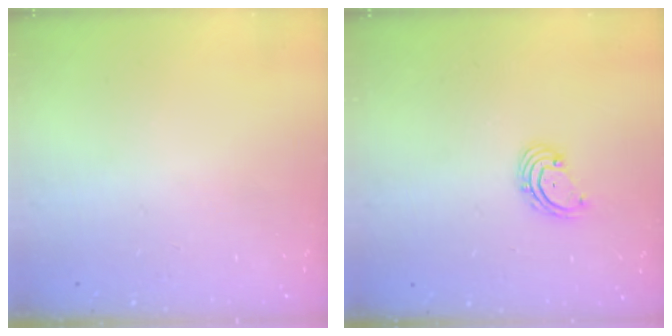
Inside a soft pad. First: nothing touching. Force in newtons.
{"total": 2.6, "press": 2.5, "slide": 0.6}